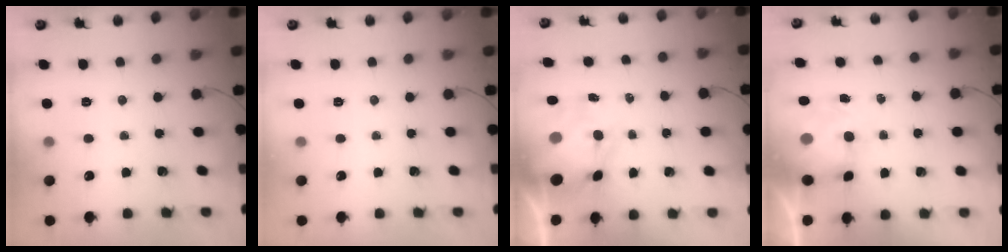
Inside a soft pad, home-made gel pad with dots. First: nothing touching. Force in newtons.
{"total": 0.0}
{"total": 8.0, "press": 7.6, "slide": 2.4}
{"total": 7.1, "press": 6.9, "slide": 1.4}